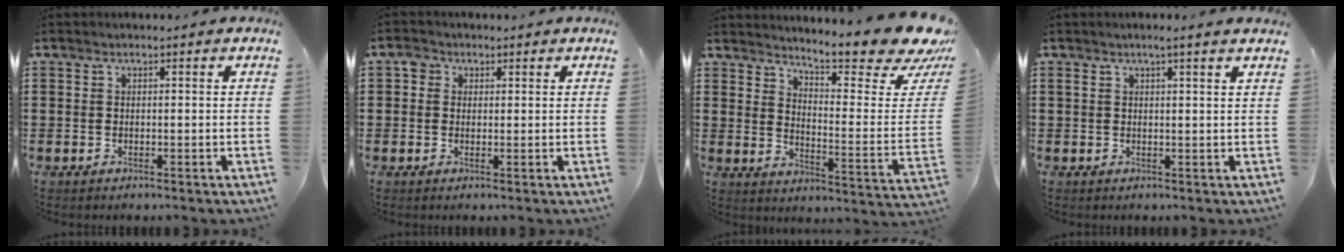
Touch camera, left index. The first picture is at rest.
{"total": 1.8, "force": [0.8, 1.5, 0.5], "torque": [-0.007, 0.004, 0.011]}
{"total": 10.6, "force": [9.3, 0.9, 5.1], "torque": [-0.093, -0.076, 0.155]}
{"total": 1.5, "force": [1.1, -0.3, 1.0], "torque": [-0.021, -0.002, 0.019]}